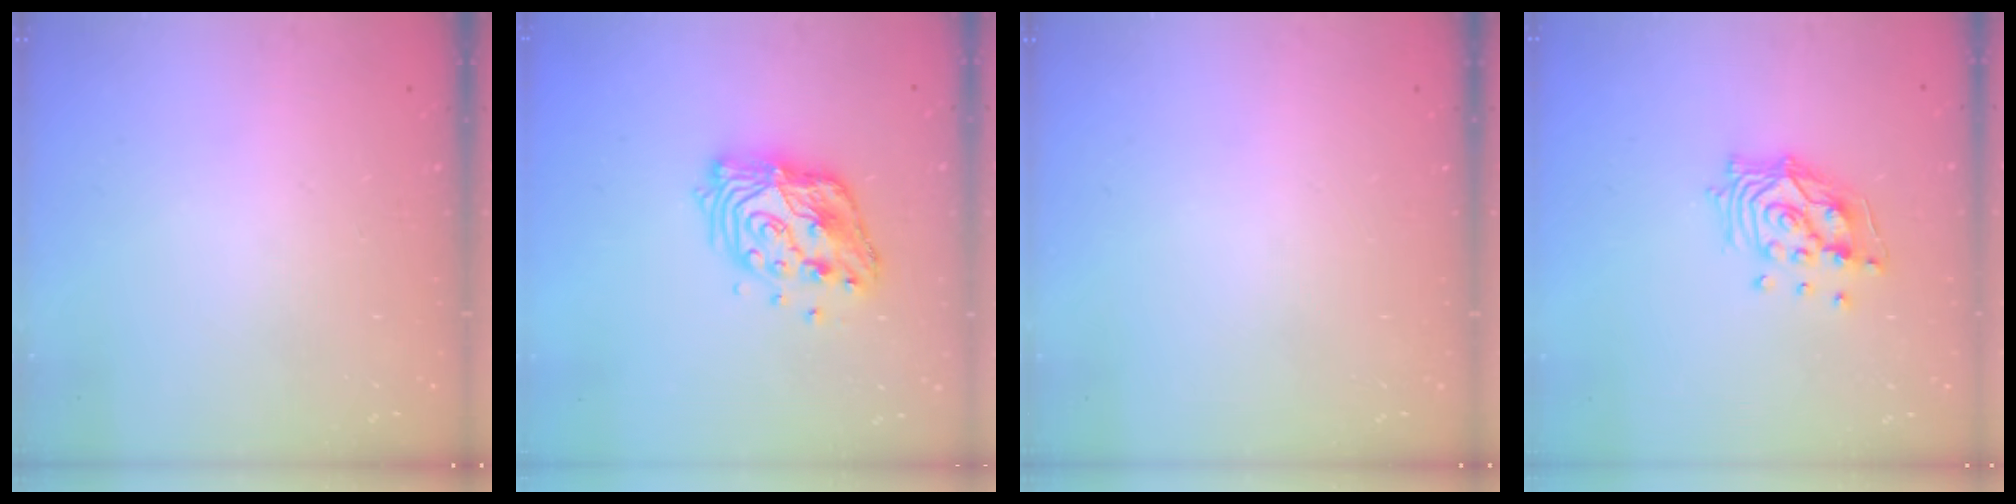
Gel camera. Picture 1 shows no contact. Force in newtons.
{"total": 14.1, "press": 14.1, "slide": 1.1}
{"total": 0.0}
{"total": 12.3, "press": 12.2, "slide": 1.7}